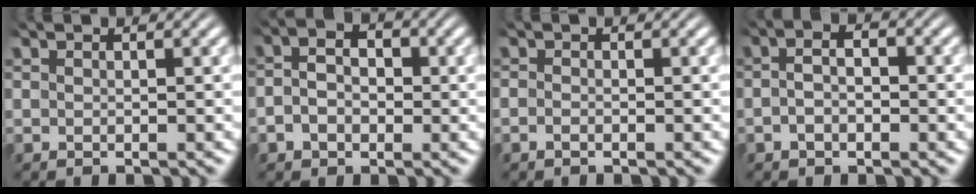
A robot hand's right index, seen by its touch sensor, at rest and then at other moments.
{"total": 4.1, "force": [-0.3, 3.2, 2.6], "torque": [-0.047, -0.002, -0.010]}
{"total": 1.0, "force": [-0.6, 0.5, 0.5], "torque": [-0.015, -0.003, -0.014]}
{"total": 2.5, "force": [-0.6, 1.3, 2.1], "torque": [-0.033, -0.002, -0.013]}